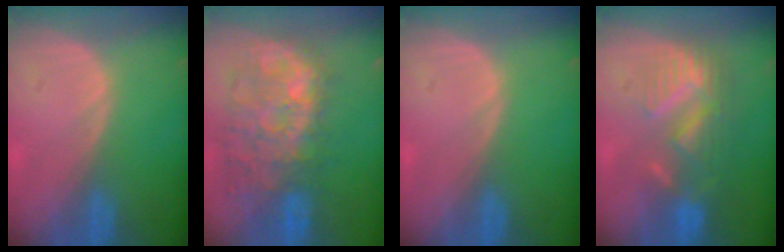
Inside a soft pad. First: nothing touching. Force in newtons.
{"total": 11.3, "press": 10.5, "slide": 4.1}
{"total": 0.0}
{"total": 8.9, "press": 8.0, "slide": 3.7}